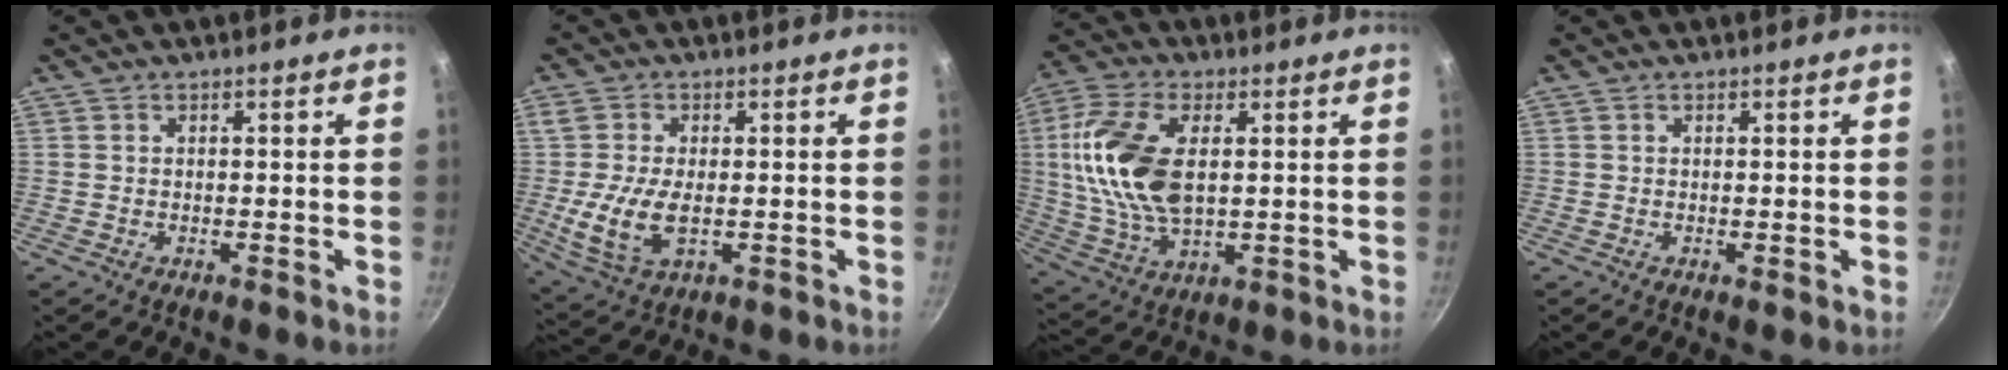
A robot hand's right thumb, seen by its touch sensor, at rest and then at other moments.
{"total": 9.4, "force": [-1.0, 5.0, 7.8], "torque": [-0.167, -0.015, -0.018]}
{"total": 16.5, "force": [2.4, 9.1, 13.6], "torque": [-0.267, -0.001, 0.045]}
{"total": 0.0}